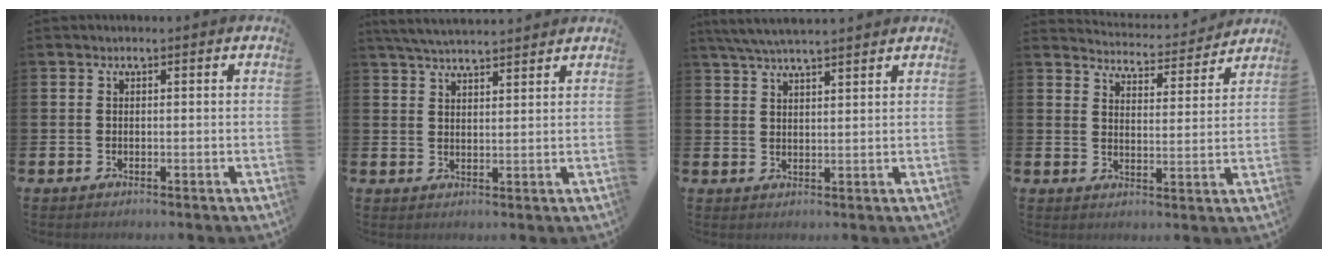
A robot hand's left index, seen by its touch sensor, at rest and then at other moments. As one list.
[{"total": 4.5, "force": [4.4, 0.4, 0.9], "torque": [-0.027, -0.019, 0.079]}, {"total": 4.9, "force": [4.5, 0.3, 1.8], "torque": [-0.044, -0.013, 0.081]}, {"total": 4.4, "force": [4.4, 0.4, 0.1], "torque": [-0.018, -0.039, 0.074]}]